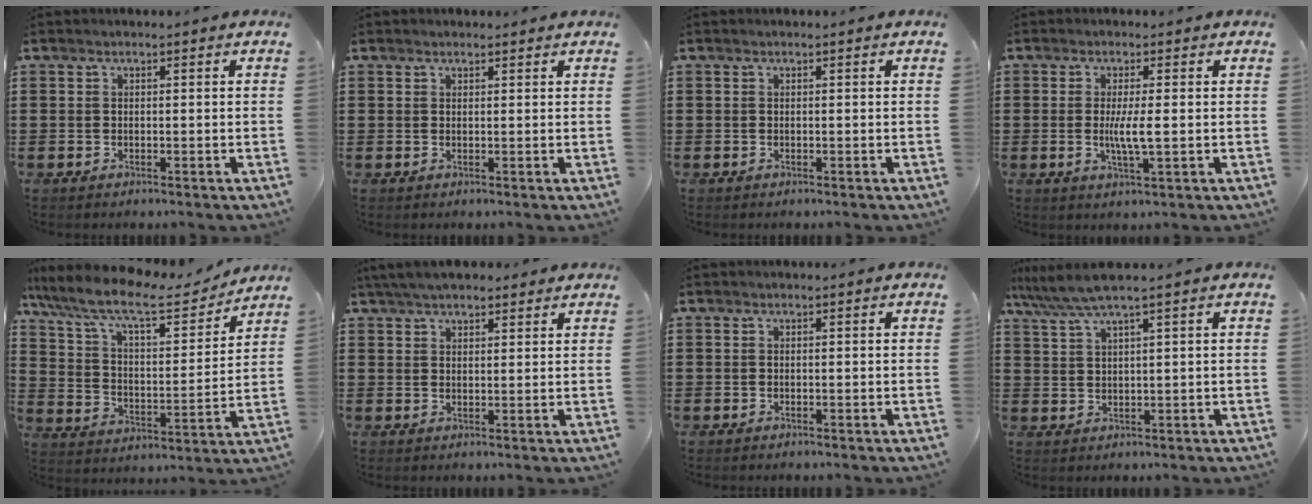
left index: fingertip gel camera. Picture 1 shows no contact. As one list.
[{"total": 0.8, "force": [0.7, 0.3, 0.2], "torque": [-0.004, 0.002, 0.015]}, {"total": 0.0}, {"total": 4.3, "force": [0.0, 0.5, 4.3], "torque": [-0.083, -0.007, -0.004]}, {"total": 10.7, "force": [8.9, 1.7, 5.6], "torque": [-0.143, -0.051, 0.149]}, {"total": 4.4, "force": [3.9, 1.1, 1.9], "torque": [-0.045, 0.000, 0.073]}, {"total": 0.0}, {"total": 4.5, "force": [3.1, -0.1, 3.3], "torque": [-0.080, -0.009, 0.051]}]